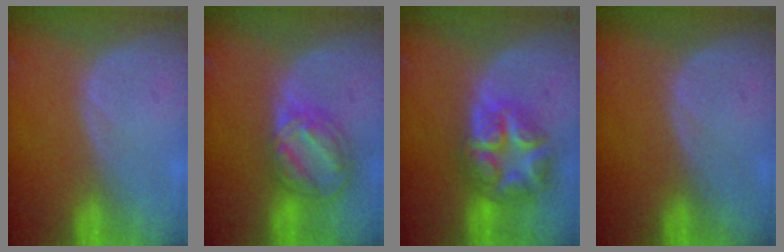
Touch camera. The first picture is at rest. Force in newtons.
{"total": 8.5, "press": 7.2, "slide": 4.6}
{"total": 8.6, "press": 8.6, "slide": 0.5}
{"total": 0.0}